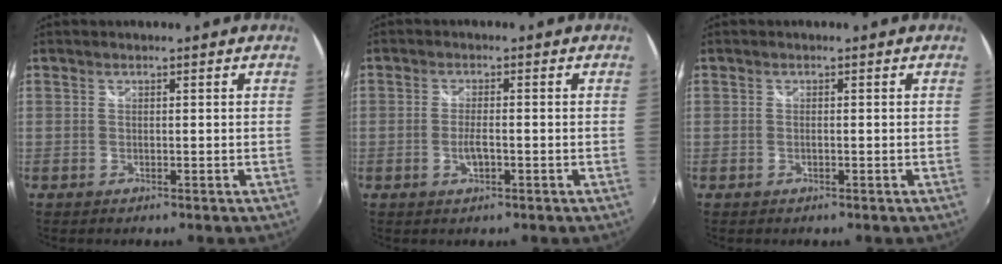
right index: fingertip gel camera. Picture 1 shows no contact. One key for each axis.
{"total": 3.0, "fx": -1.1, "fy": 0.9, "fz": 2.6, "tx": -0.054, "ty": -0.003, "tz": -0.021}
{"total": 0.6, "fx": -0.4, "fy": 0.2, "fz": 0.5, "tx": -0.011, "ty": -0.001, "tz": -0.007}